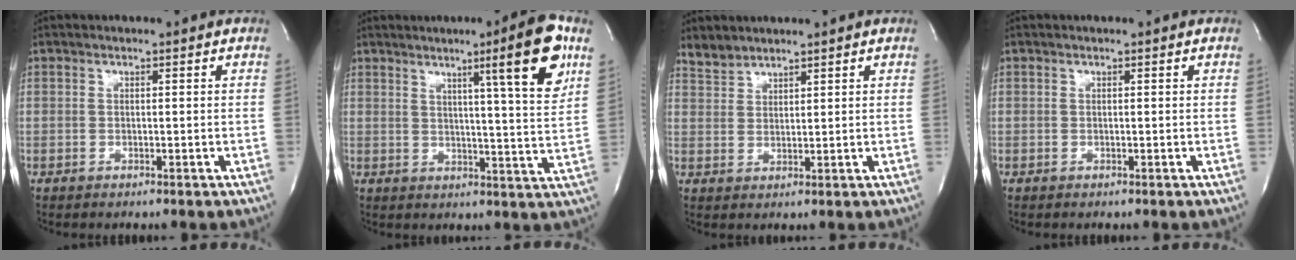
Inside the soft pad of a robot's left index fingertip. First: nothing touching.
{"total": 11.4, "force": [5.8, -1.0, 9.8], "torque": [-0.139, -0.011, 0.077]}
{"total": 2.8, "force": [2.7, 0.8, -0.2], "torque": [-0.003, 0.008, 0.056]}
{"total": 0.0}